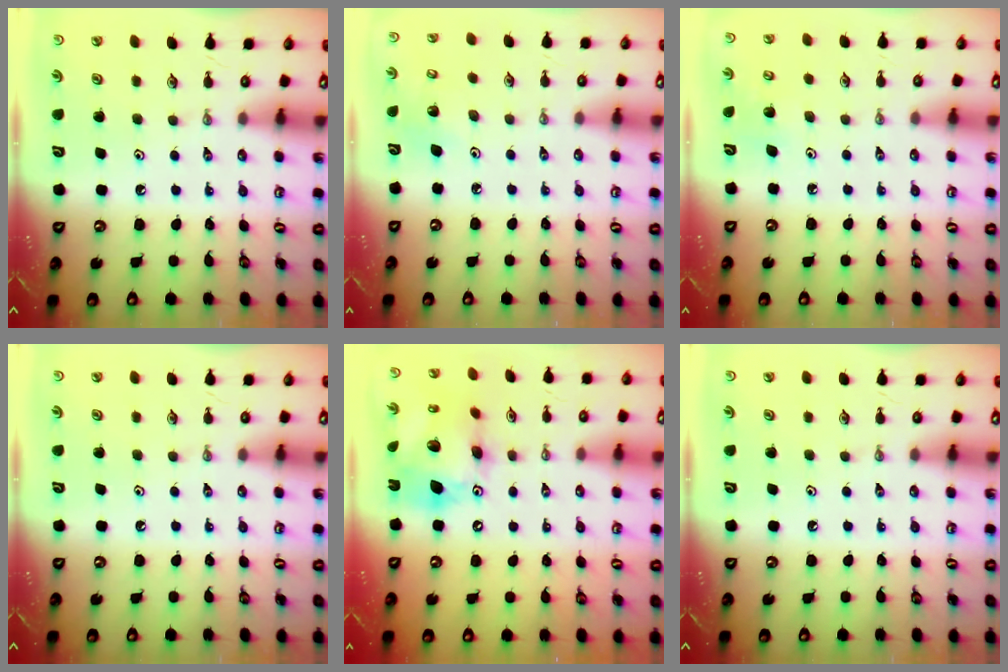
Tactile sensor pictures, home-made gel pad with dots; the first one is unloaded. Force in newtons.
{"total": 4.8, "press": 4.6, "slide": 1.4}
{"total": 3.9, "press": 3.9, "slide": 0.3}
{"total": 0.0}
{"total": 16.3, "press": 16.3, "slide": 1.7}
{"total": 0.0}